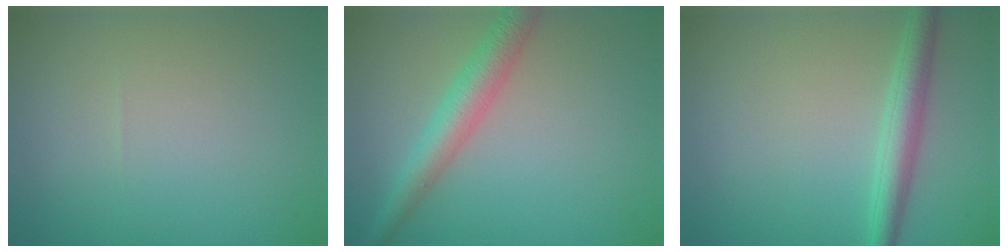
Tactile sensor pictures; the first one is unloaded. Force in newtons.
{"total": 3.8, "press": 3.8, "slide": 0.0}
{"total": 3.0, "press": 3.0, "slide": 0.1}